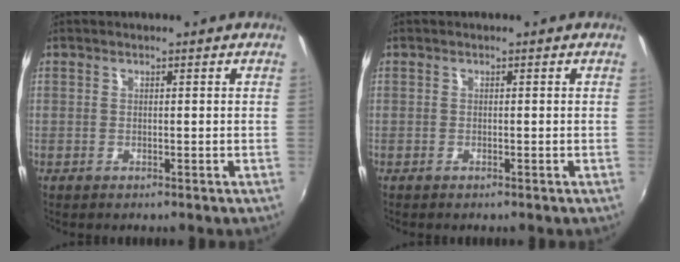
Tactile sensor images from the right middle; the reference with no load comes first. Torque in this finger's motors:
{"motor_torque": [-0.16, 0.04, -0.02, 0.01]}